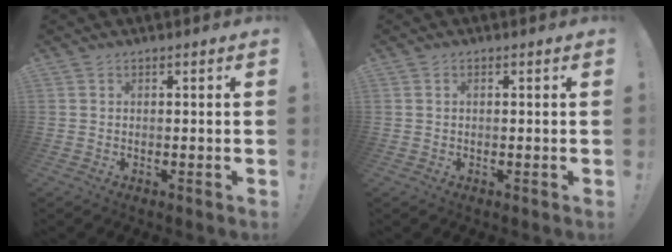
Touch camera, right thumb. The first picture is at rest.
{"total": 0.5, "force": [0.0, 0.3, 0.4], "torque": [-0.013, 0.004, 0.000]}